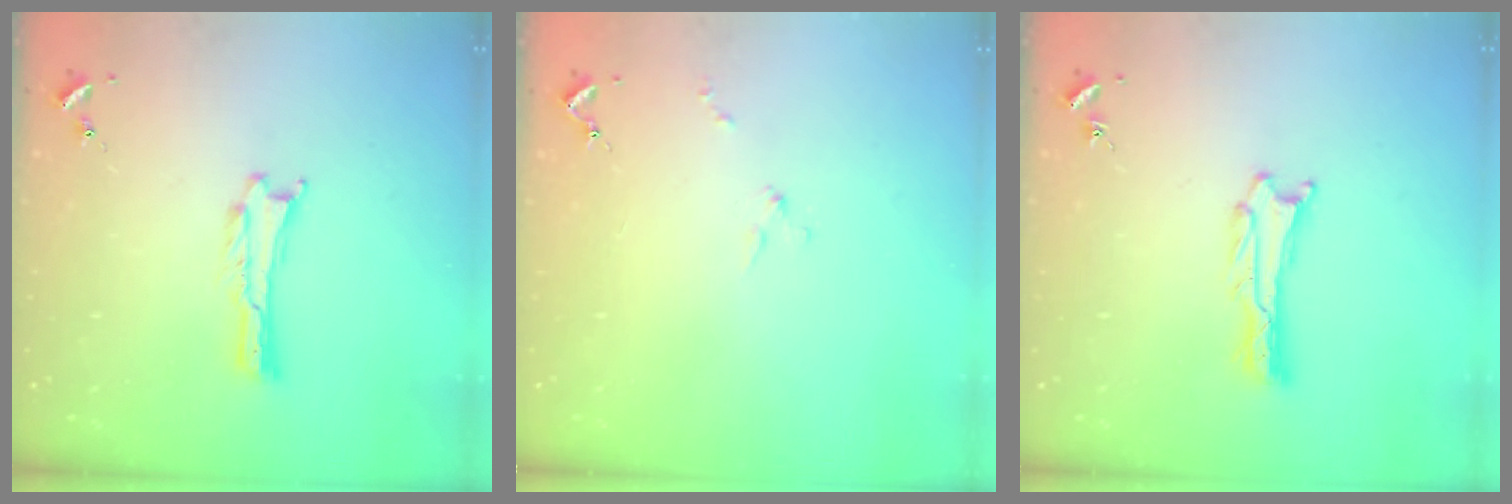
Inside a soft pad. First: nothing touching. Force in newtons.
{"total": 1.3, "press": 1.2, "slide": 0.1}
{"total": 0.9, "press": 0.8, "slide": 0.1}